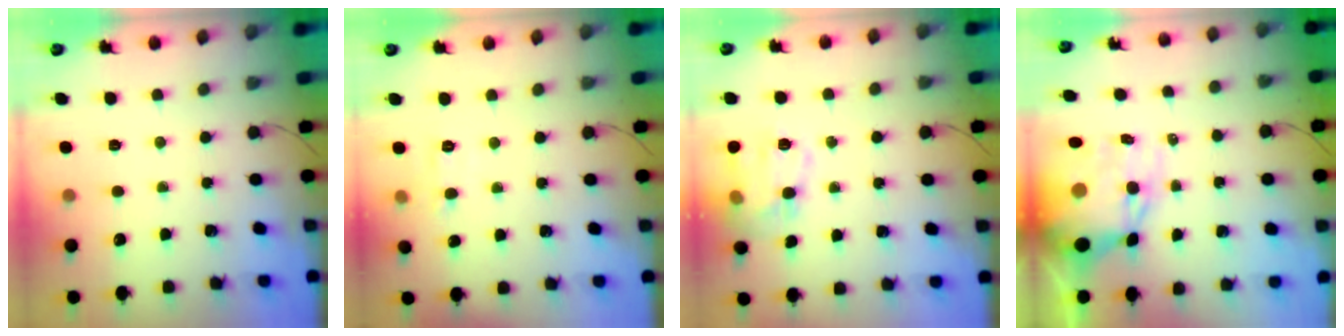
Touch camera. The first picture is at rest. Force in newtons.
{"total": 4.7, "press": 4.4, "slide": 1.6}
{"total": 15.0, "press": 15.0, "slide": 0.8}
{"total": 15.6, "press": 15.2, "slide": 3.7}